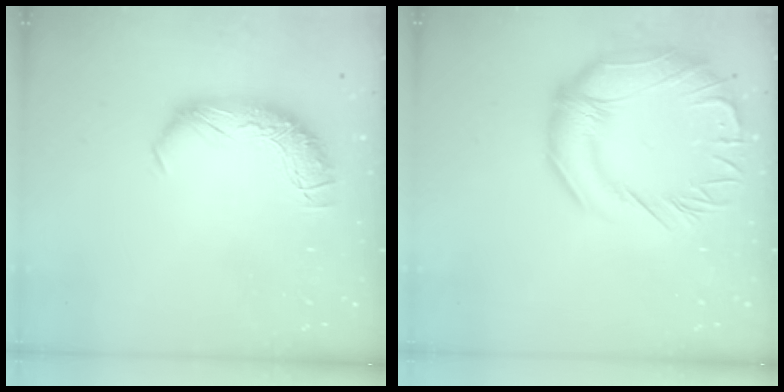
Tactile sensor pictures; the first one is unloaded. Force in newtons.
{"total": 9.6, "press": 9.0, "slide": 3.3}